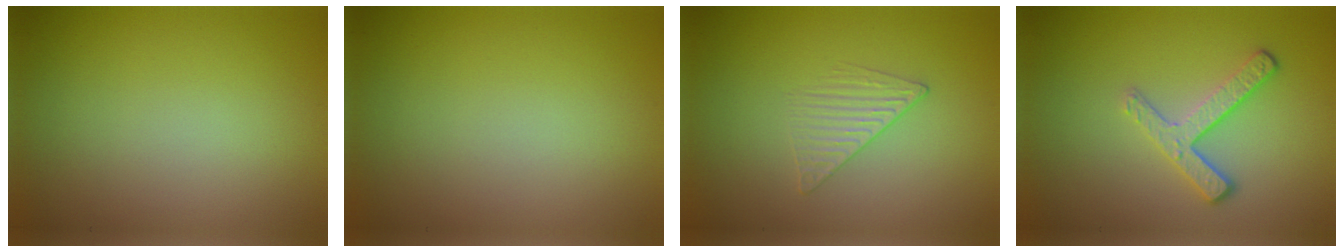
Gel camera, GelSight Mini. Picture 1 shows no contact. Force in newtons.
{"total": 0.0}
{"total": 1.5, "press": 0.7, "slide": 1.3}
{"total": 3.4, "press": 2.5, "slide": 2.3}